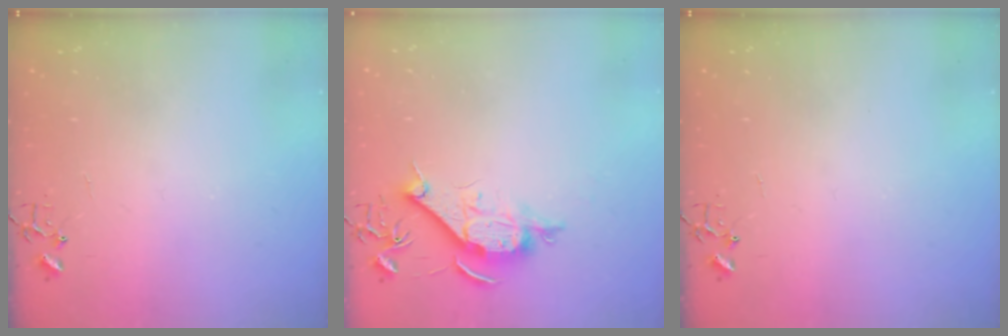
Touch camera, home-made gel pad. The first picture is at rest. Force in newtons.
{"total": 9.5, "press": 9.4, "slide": 0.8}
{"total": 0.0}